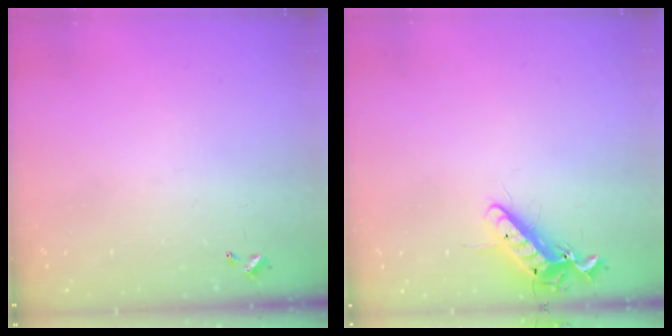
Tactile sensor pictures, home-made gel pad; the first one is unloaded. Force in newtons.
{"total": 13.1, "press": 12.9, "slide": 2.2}